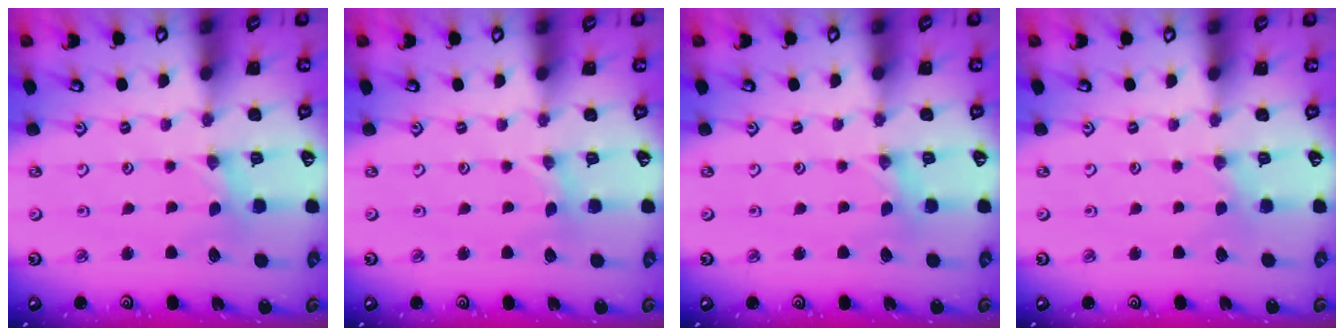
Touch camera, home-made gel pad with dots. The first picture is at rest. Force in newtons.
{"total": 0.0}
{"total": 0.0}
{"total": 0.0}